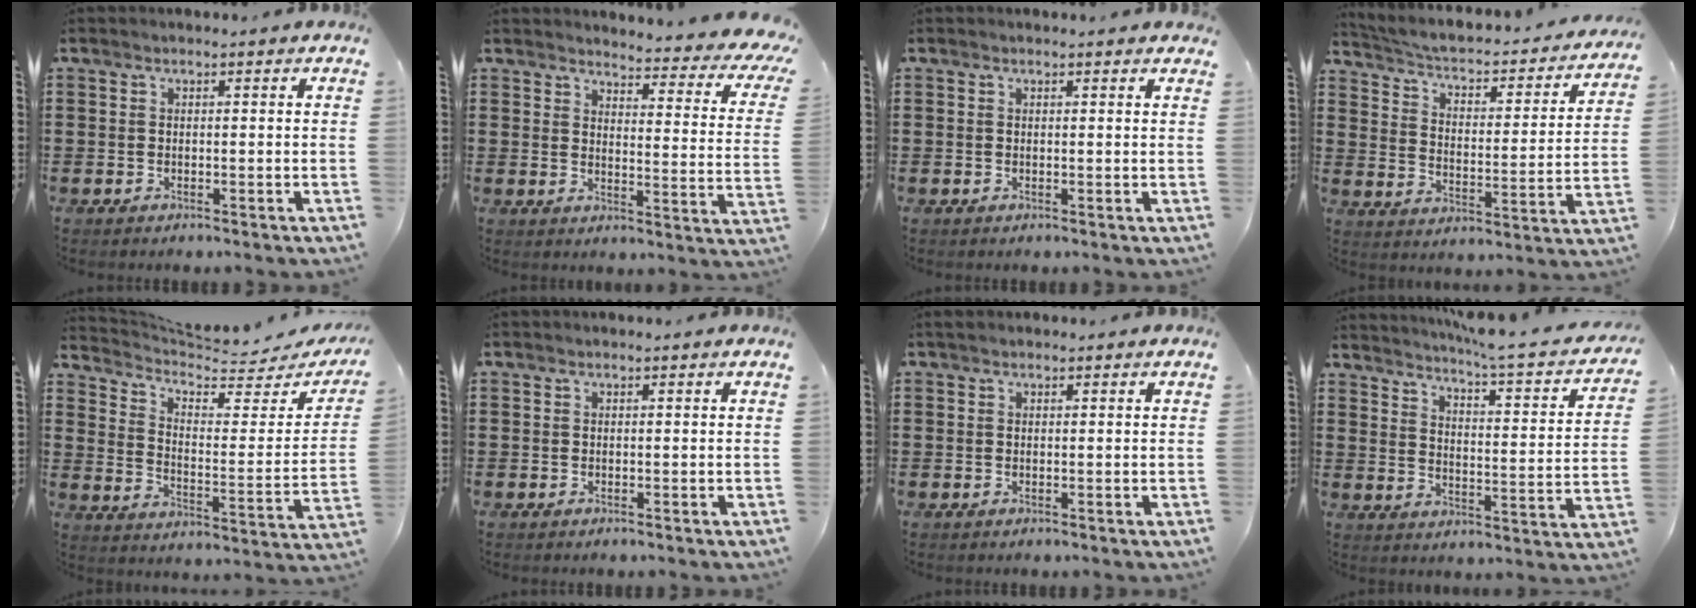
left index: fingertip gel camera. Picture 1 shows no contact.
{"total": 4.4, "force": [3.8, 0.5, 2.0], "torque": [-0.037, -0.039, 0.057]}
{"total": 0.6, "force": [0.5, 0.1, 0.3], "torque": [-0.007, 0.000, 0.010]}
{"total": 2.5, "force": [1.8, 0.8, 1.5], "torque": [-0.044, -0.026, 0.019]}
{"total": 4.8, "force": [4.2, 1.3, 2.0], "torque": [-0.066, -0.037, 0.068]}
{"total": 0.0}
{"total": 0.5, "force": [0.3, 0.3, 0.3], "torque": [-0.006, 0.004, 0.006]}
{"total": 4.6, "force": [4.0, -0.6, 2.2], "torque": [-0.062, -0.034, 0.058]}